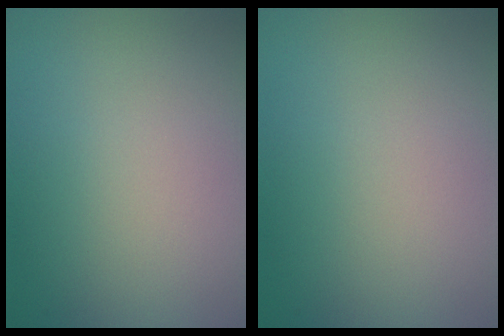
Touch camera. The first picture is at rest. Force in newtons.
{"total": 0.0}